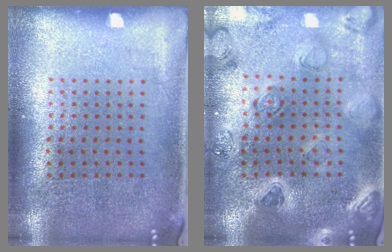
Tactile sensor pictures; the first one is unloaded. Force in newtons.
{"total": 1.4, "press": 1.4, "slide": 0.2}